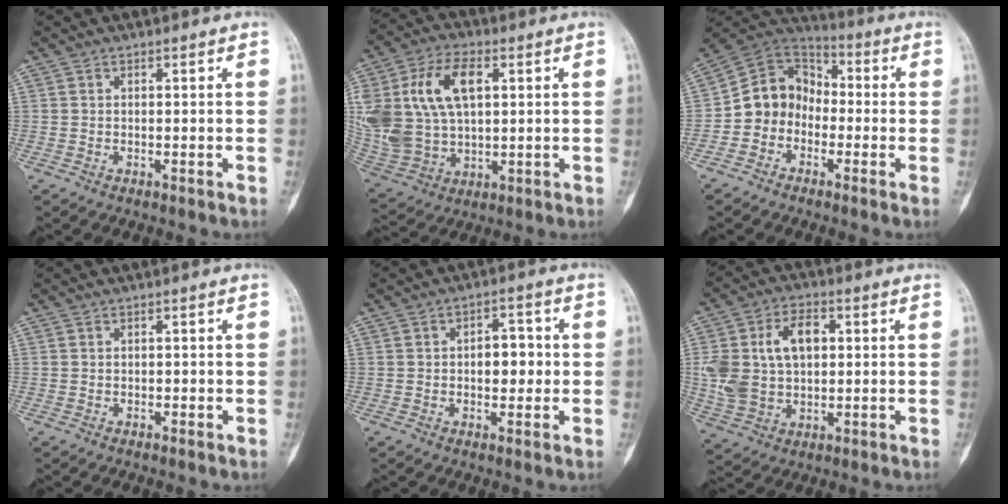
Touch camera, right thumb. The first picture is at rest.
{"total": 20.7, "force": [5.0, 12.7, 15.6], "torque": [-0.336, 0.002, 0.101]}
{"total": 10.9, "force": [-2.5, 9.4, 4.8], "torque": [-0.061, 0.059, -0.063]}
{"total": 0.7, "force": [-0.1, 0.5, 0.5], "torque": [0.000, 0.002, -0.004]}
{"total": 5.9, "force": [0.0, 3.7, 4.7], "torque": [-0.042, 0.011, -0.002]}
{"total": 13.9, "force": [2.4, 9.1, 10.3], "torque": [-0.185, 0.012, 0.050]}